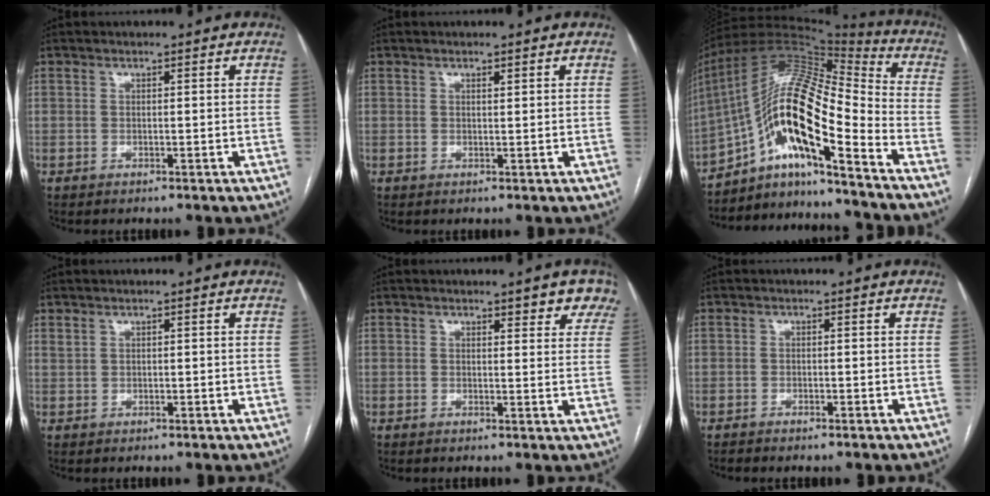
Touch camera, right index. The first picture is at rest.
{"total": 0.7, "force": [0.4, 0.1, 0.5], "torque": [-0.010, -0.001, 0.007]}
{"total": 19.4, "force": [-9.9, 3.8, 16.3], "torque": [-0.311, 0.026, -0.171]}
{"total": 0.8, "force": [0.6, 0.3, 0.3], "torque": [-0.005, 0.009, 0.016]}
{"total": 5.1, "force": [4.1, 1.6, 2.7], "torque": [-0.016, -0.003, 0.033]}
{"total": 1.3, "force": [-1.0, 0.2, 0.7], "torque": [-0.015, -0.002, -0.013]}